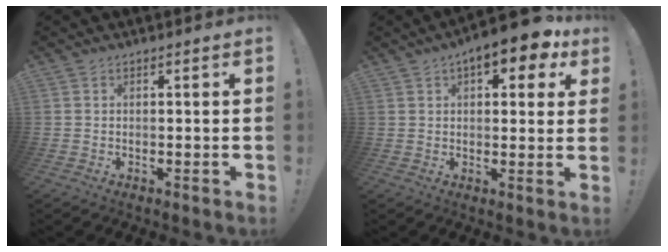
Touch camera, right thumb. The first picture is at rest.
{"total": 10.1, "force": [6.1, 3.8, 7.0], "torque": [-0.082, -0.036, 0.100]}